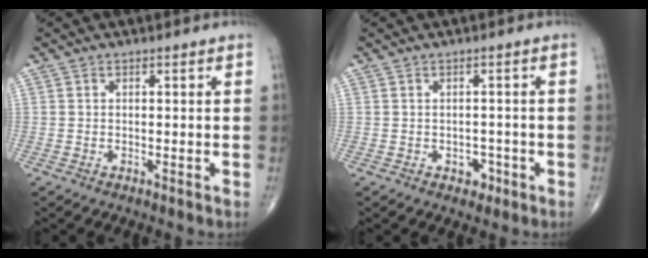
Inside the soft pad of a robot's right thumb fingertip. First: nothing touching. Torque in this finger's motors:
{"motor_torque": [0.34, 0.48, 0.36, -0.14, -0.01]}